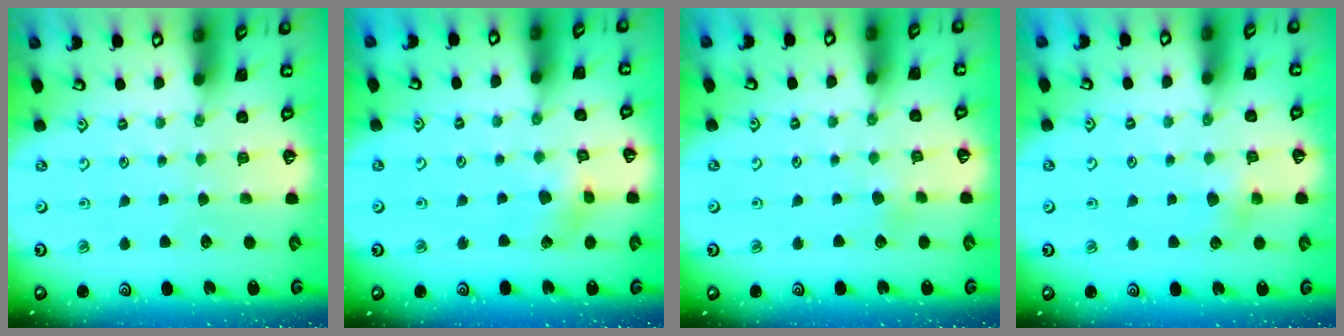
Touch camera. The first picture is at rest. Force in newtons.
{"total": 3.9, "press": 3.8, "slide": 0.4}
{"total": 2.1, "press": 2.0, "slide": 0.6}
{"total": 5.4, "press": 5.3, "slide": 0.4}